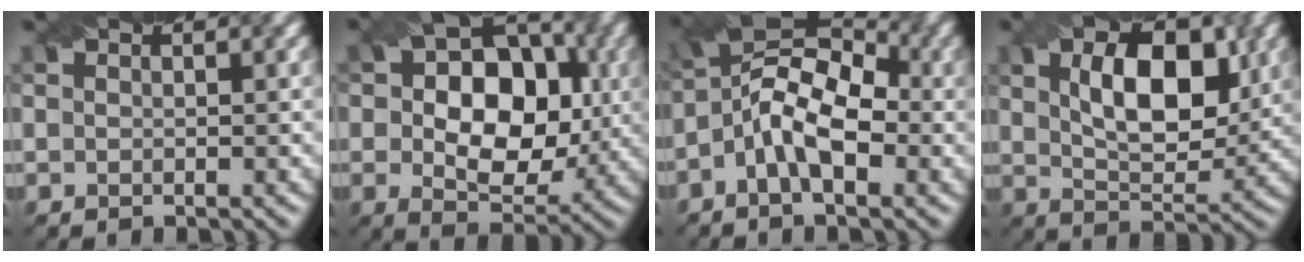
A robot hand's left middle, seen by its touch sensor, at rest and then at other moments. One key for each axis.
{"total": 11.0, "fx": 0.7, "fy": 7.6, "fz": 7.9, "tx": -0.114, "ty": 0.000, "tz": 0.011}
{"total": 8.2, "fx": -1.3, "fy": 4.0, "fz": 7.0, "tx": -0.122, "ty": 0.024, "tz": -0.037}
{"total": 7.8, "fx": 2.2, "fy": 4.0, "fz": 6.3, "tx": -0.099, "ty": 0.001, "tz": 0.038}